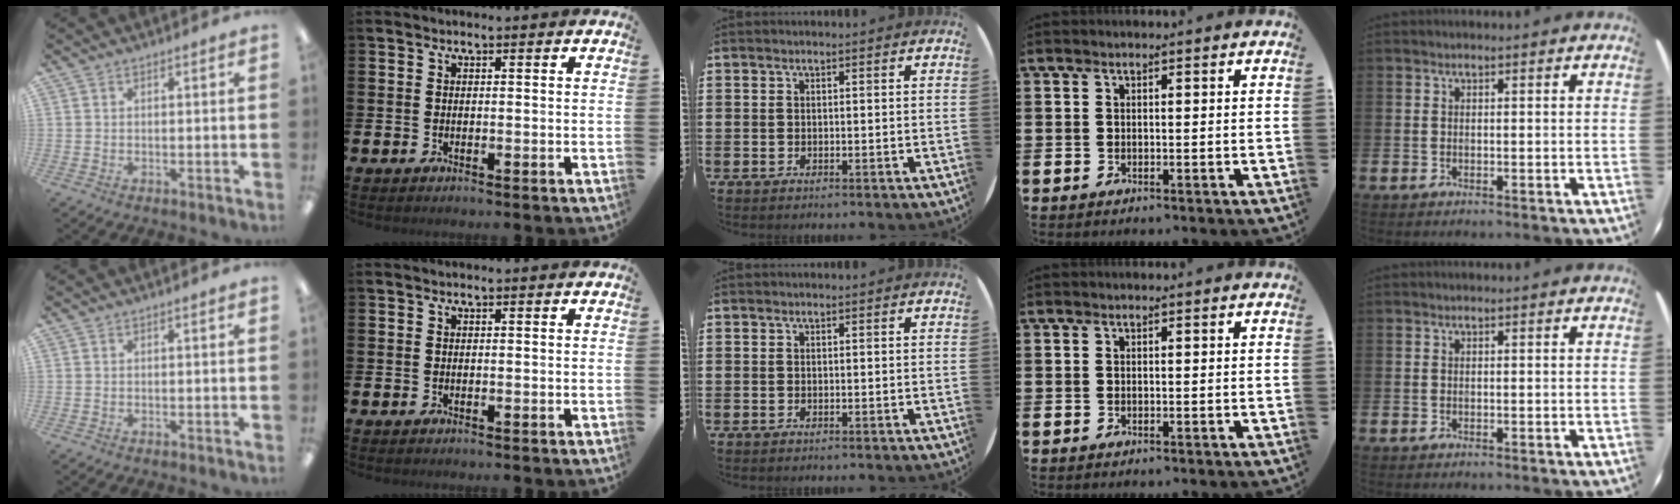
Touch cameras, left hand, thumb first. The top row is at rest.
{}